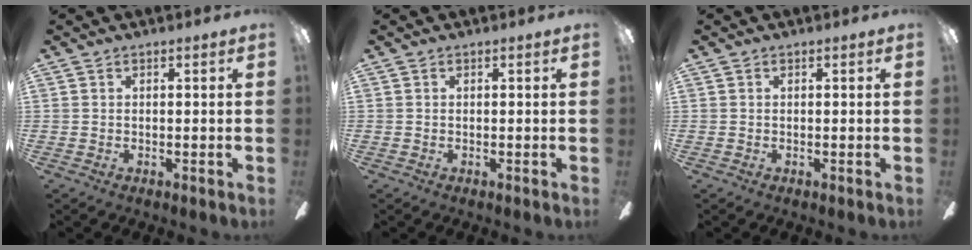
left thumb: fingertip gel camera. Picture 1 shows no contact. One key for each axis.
{"total": 0.0}
{"total": 0.0}